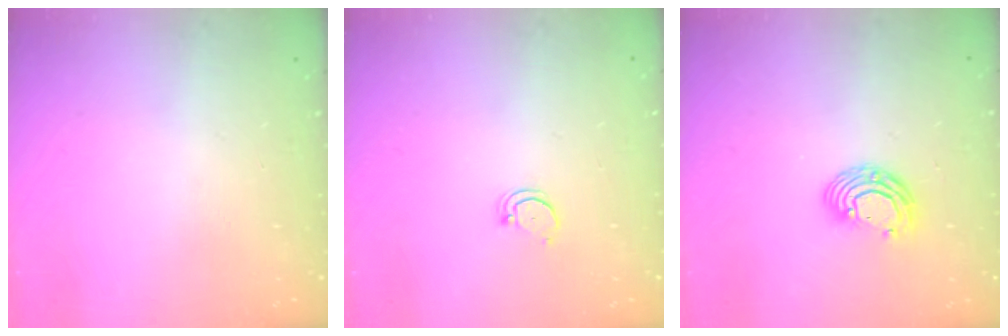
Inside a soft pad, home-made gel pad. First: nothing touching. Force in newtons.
{"total": 2.5, "press": 2.5, "slide": 0.2}
{"total": 8.0, "press": 7.9, "slide": 1.2}